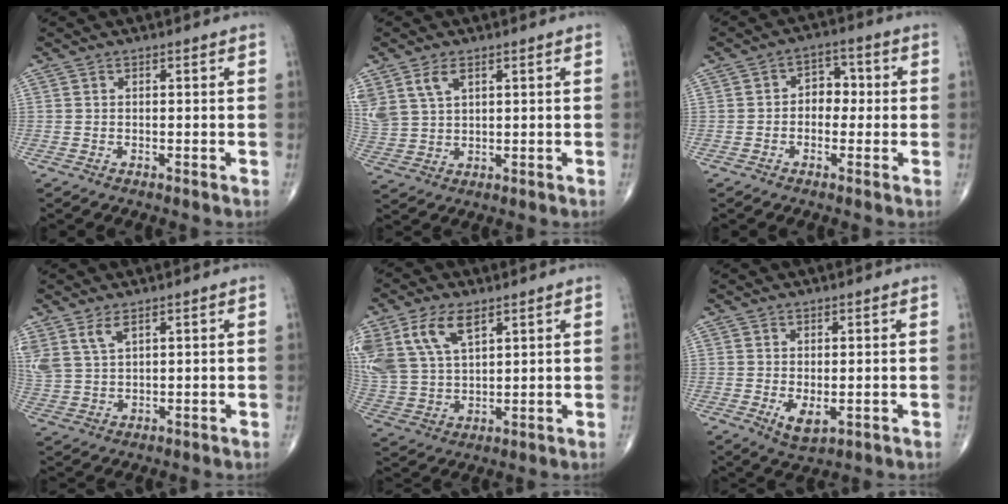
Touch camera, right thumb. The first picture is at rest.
{"total": 7.8, "force": [4.0, 4.6, 4.9], "torque": [-0.107, -0.006, 0.091]}
{"total": 5.1, "force": [-0.1, 3.9, 3.4], "torque": [-0.019, 0.018, -0.012]}
{"total": 6.1, "force": [3.7, 2.8, 4.0], "torque": [-0.090, -0.009, 0.085]}
{"total": 14.9, "force": [7.4, 8.2, 9.9], "torque": [-0.208, -0.016, 0.152]}
{"total": 4.0, "force": [-0.6, 2.0, 3.5], "torque": [-0.054, -0.012, 0.001]}